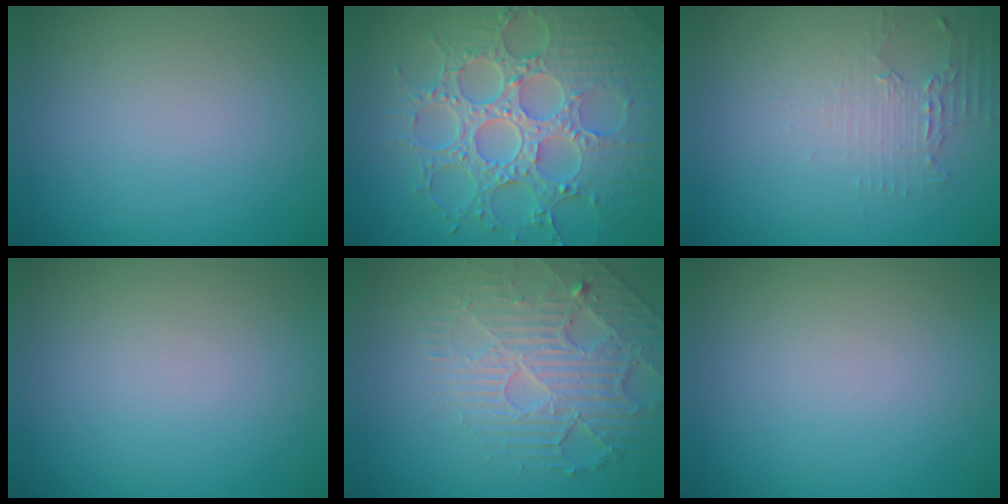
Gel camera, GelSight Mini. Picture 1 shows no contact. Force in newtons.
{"total": 8.7, "press": 6.5, "slide": 5.7}
{"total": 2.2, "press": 1.6, "slide": 1.5}
{"total": 0.0}
{"total": 4.5, "press": 4.2, "slide": 1.7}
{"total": 0.0}